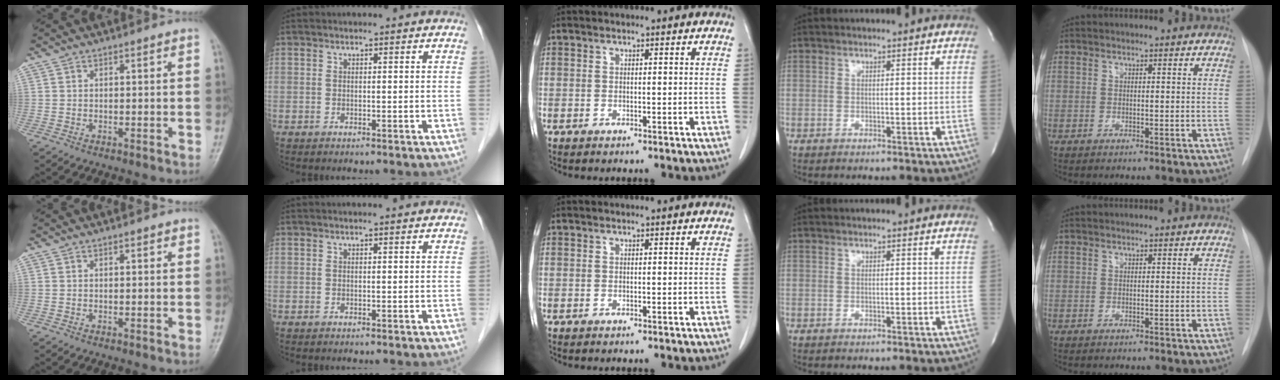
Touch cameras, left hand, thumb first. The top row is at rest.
{"thumb": {"total": 0.8, "force": [0.4, 0.3, 0.5], "torque": [-0.006, 0.000, 0.003]}, "index": {"total": 0.8, "force": [0.7, -0.1, 0.5], "torque": [-0.010, 0.008, 0.014]}}